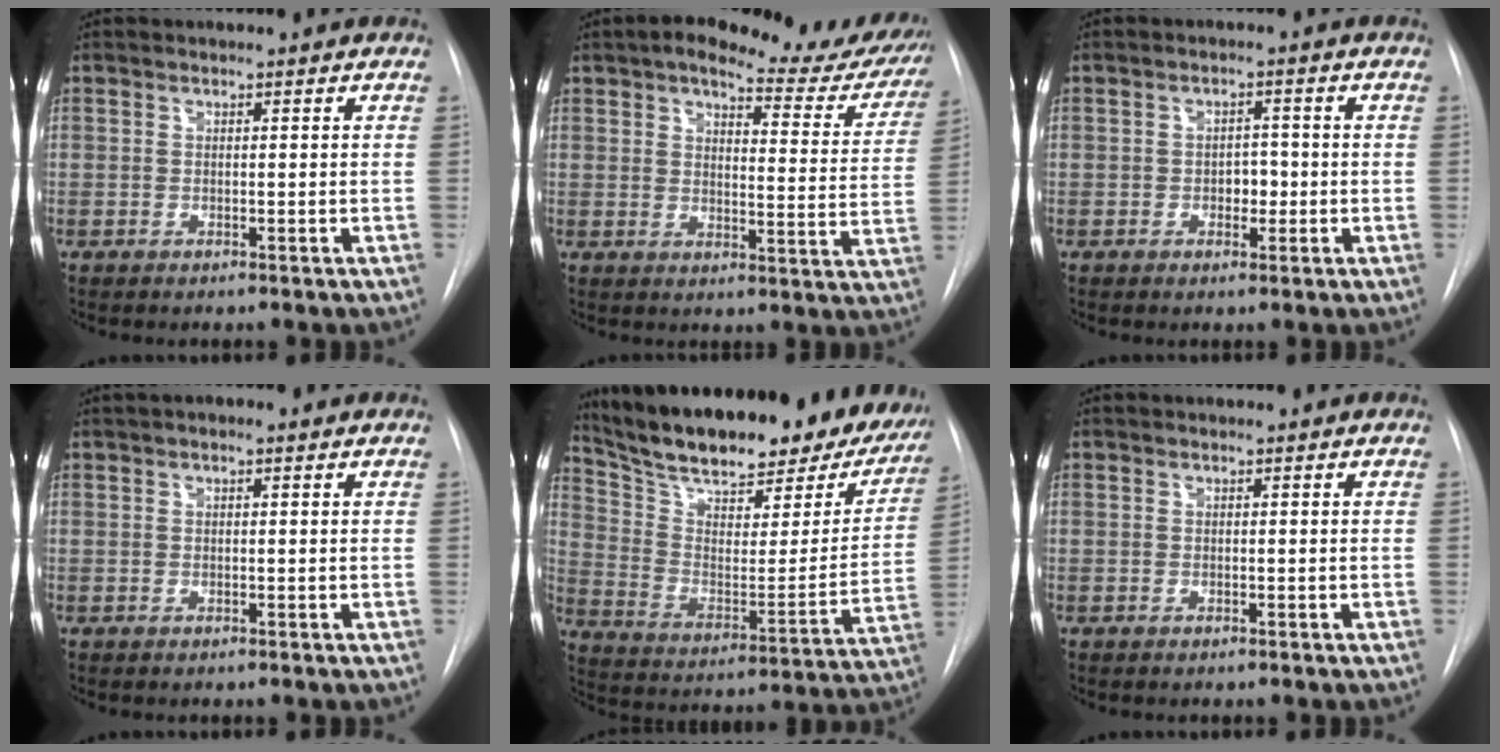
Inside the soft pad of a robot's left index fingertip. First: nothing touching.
{"total": 19.9, "force": [17.0, 5.1, 9.0], "torque": [-0.105, -0.026, 0.191]}
{"total": 2.5, "force": [-0.5, 1.6, 1.8], "torque": [-0.020, 0.005, -0.007]}
{"total": 1.9, "force": [1.1, 0.5, 1.4], "torque": [-0.024, 0.014, 0.014]}
{"total": 30.6, "force": [25.3, 8.2, 15.2], "torque": [-0.244, -0.031, 0.343]}
{"total": 0.0}